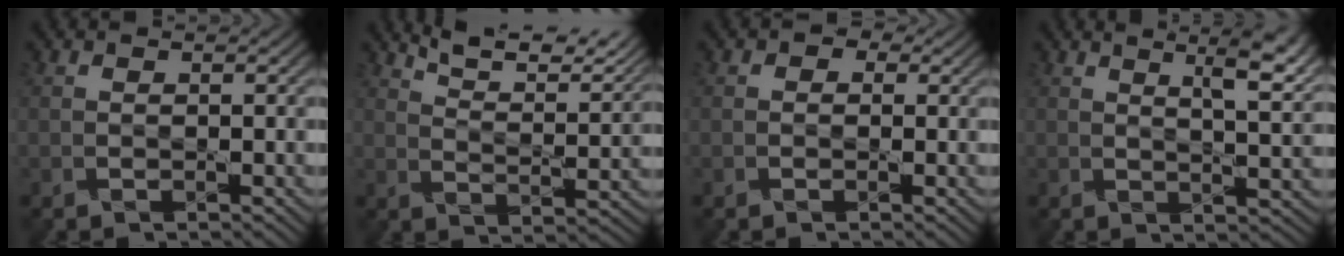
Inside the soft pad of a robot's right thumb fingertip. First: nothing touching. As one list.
[{"total": 9.1, "force": [7.8, 1.5, 4.4], "torque": [-0.087, 0.000, 0.129]}, {"total": 1.1, "force": [0.2, 1.0, 0.3], "torque": [0.001, 0.003, -0.008]}, {"total": 5.5, "force": [3.5, 0.9, 4.2], "torque": [-0.067, 0.007, 0.054]}]